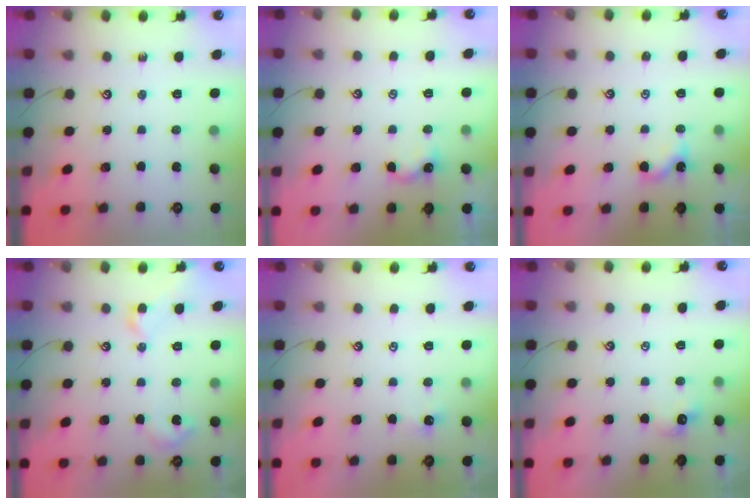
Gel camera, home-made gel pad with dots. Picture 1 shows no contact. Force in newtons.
{"total": 2.9, "press": 2.9, "slide": 0.3}
{"total": 1.6, "press": 1.6, "slide": 0.4}
{"total": 4.4, "press": 4.3, "slide": 0.7}
{"total": 1.1, "press": 1.1, "slide": 0.3}
{"total": 2.3, "press": 2.2, "slide": 0.4}